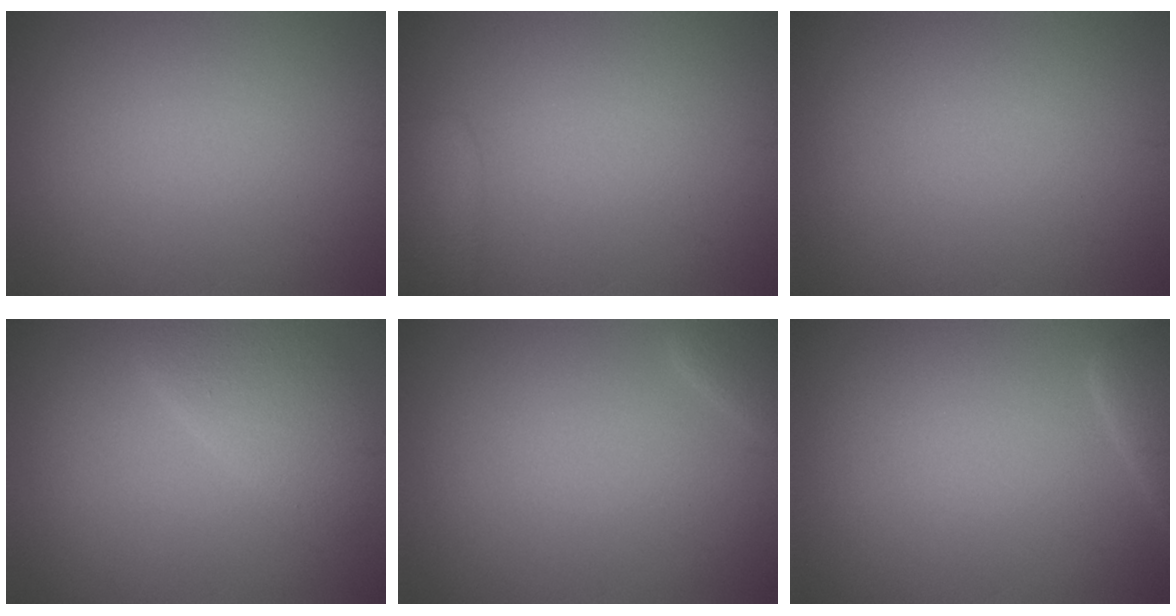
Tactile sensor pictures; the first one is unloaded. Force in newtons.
{"total": 2.3, "press": 2.3, "slide": 0.2}
{"total": 0.0}
{"total": 2.7, "press": 2.7, "slide": 0.2}
{"total": 1.6, "press": 1.6, "slide": 0.1}
{"total": 2.2, "press": 2.2, "slide": 0.2}